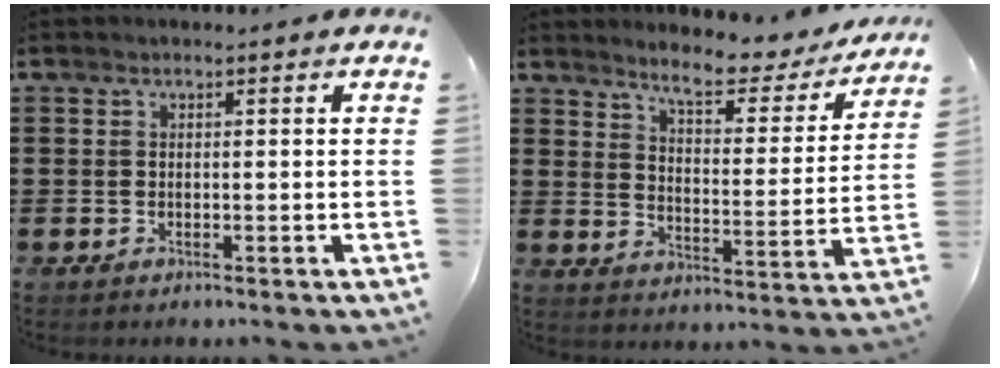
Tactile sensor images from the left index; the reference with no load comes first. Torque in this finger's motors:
{"motor_torque": [0.23, -1.13, 0.41, 0.11]}